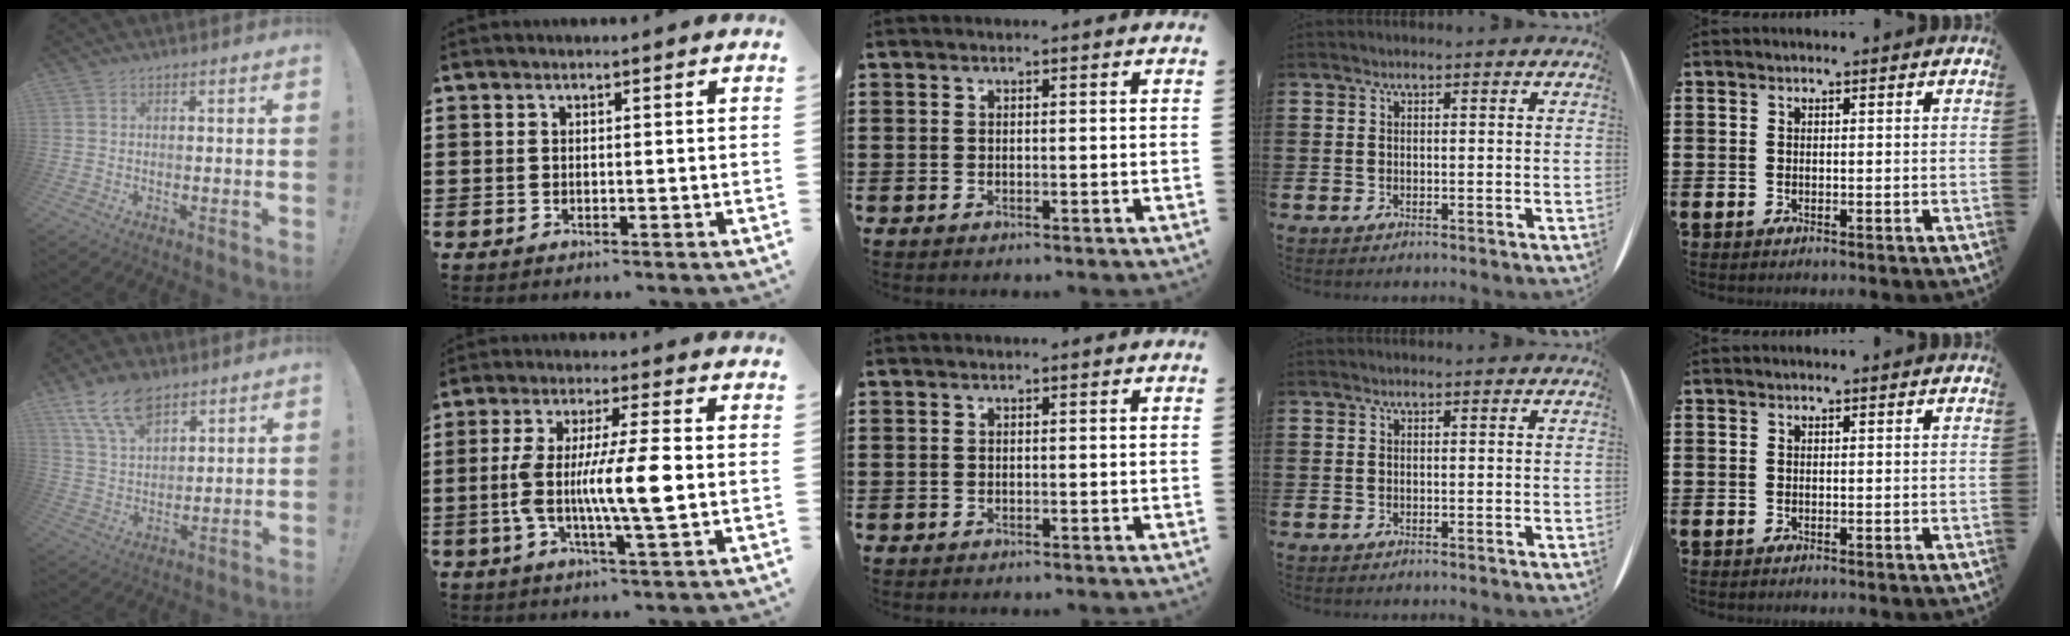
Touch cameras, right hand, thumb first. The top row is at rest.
{"thumb": {"total": 12.5, "force": [8.6, 6.4, 6.4], "torque": [-0.117, -0.041, 0.164]}, "index": {"total": 10.0, "force": [-1.2, 1.0, 9.8], "torque": [-0.191, -0.008, -0.029]}}